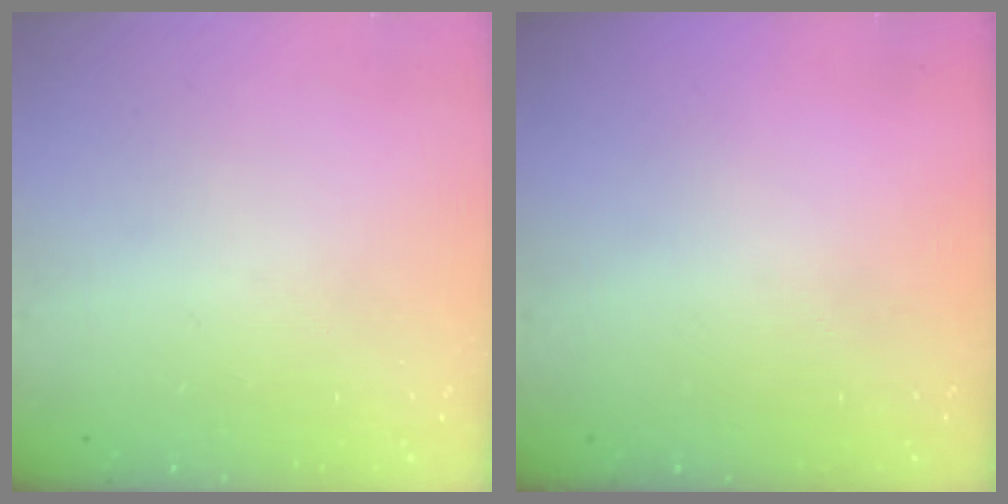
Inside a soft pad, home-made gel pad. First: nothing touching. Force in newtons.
{"total": 0.0}